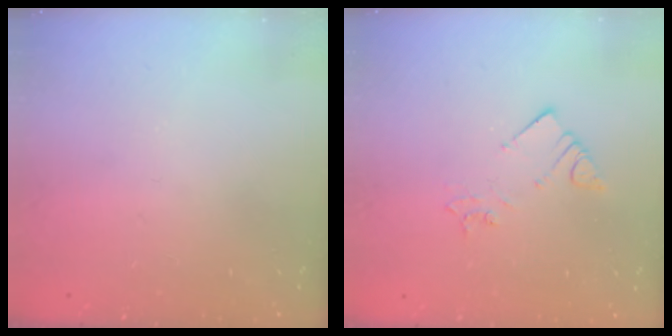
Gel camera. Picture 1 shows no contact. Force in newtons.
{"total": 2.8, "press": 2.7, "slide": 0.5}